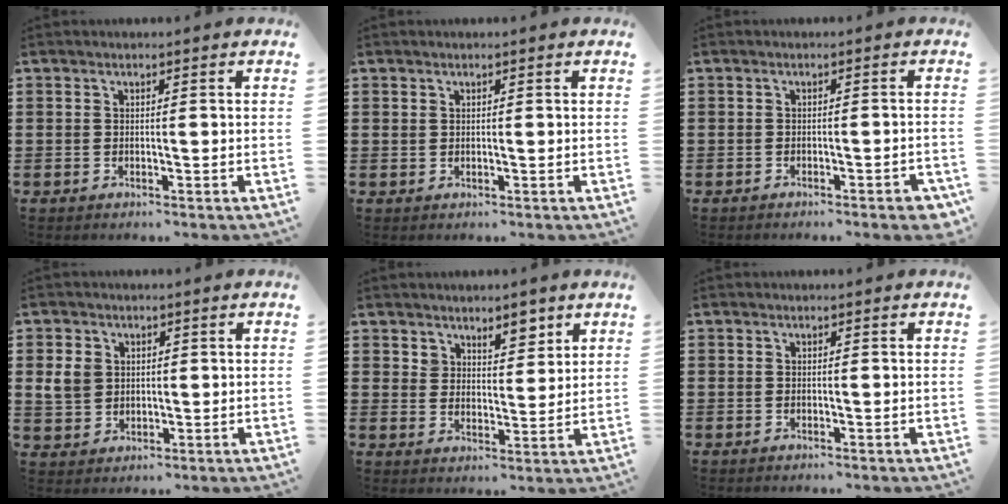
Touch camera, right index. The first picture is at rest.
{"total": 0.5, "force": [0.3, 0.4, 0.2], "torque": [-0.004, 0.002, 0.007]}
{"total": 1.6, "force": [-1.3, 0.1, 0.9], "torque": [-0.016, -0.001, -0.024]}
{"total": 4.0, "force": [0.8, 3.4, 1.8], "torque": [-0.048, 0.012, 0.014]}
{"total": 5.1, "force": [4.2, 2.6, 1.0], "torque": [-0.020, -0.009, 0.076]}
{"total": 0.0}